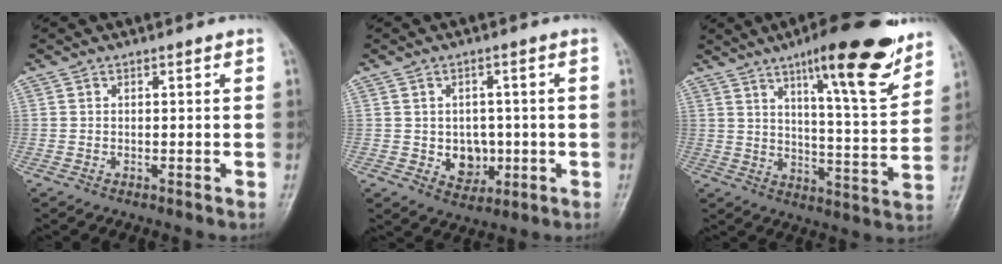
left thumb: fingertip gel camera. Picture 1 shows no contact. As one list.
[{"total": 5.8, "force": [-0.7, 4.8, 3.3], "torque": [-0.015, 0.002, 0.001]}, {"total": 18.5, "force": [11.7, 3.8, 13.8], "torque": [-0.171, -0.065, 0.178]}]